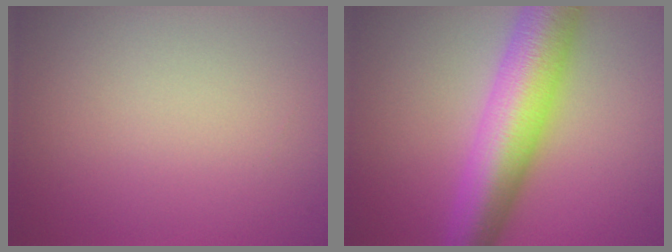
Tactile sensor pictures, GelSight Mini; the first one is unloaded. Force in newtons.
{"total": 9.6, "press": 9.6, "slide": 0.1}